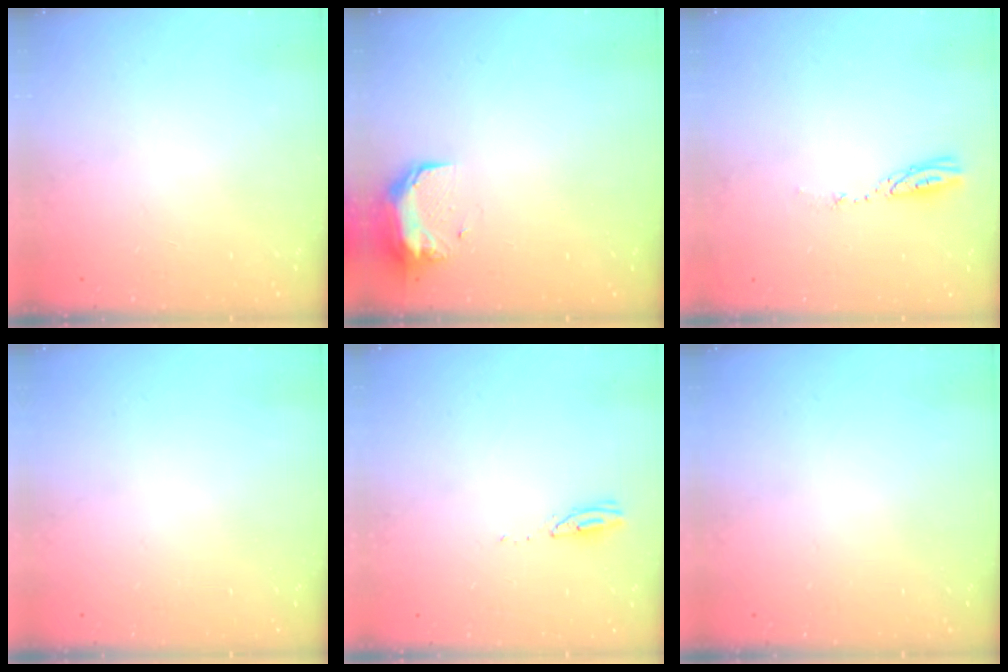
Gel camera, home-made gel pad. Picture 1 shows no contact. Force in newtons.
{"total": 8.7, "press": 8.6, "slide": 1.3}
{"total": 3.7, "press": 3.7, "slide": 0.2}
{"total": 0.0}
{"total": 2.9, "press": 2.9, "slide": 0.2}
{"total": 0.0}